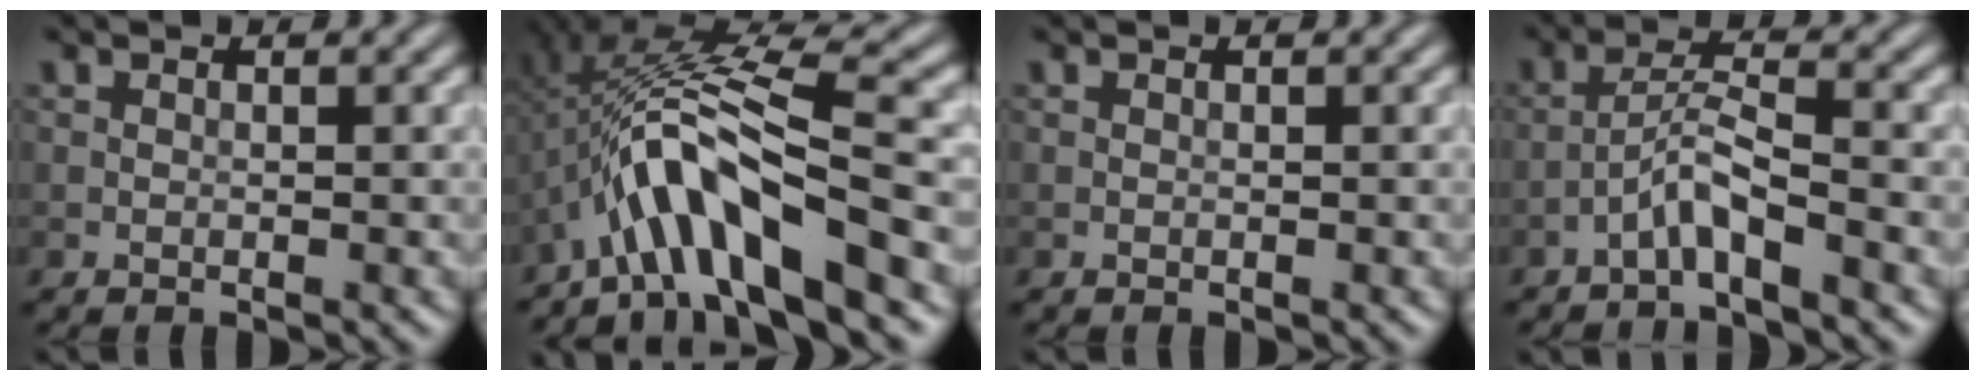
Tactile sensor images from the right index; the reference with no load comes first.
{"total": 10.0, "force": [-4.3, 2.1, 8.7], "torque": [-0.150, 0.023, -0.077]}
{"total": 0.0}
{"total": 3.1, "force": [-2.1, 0.3, 2.3], "torque": [-0.049, 0.016, -0.044]}